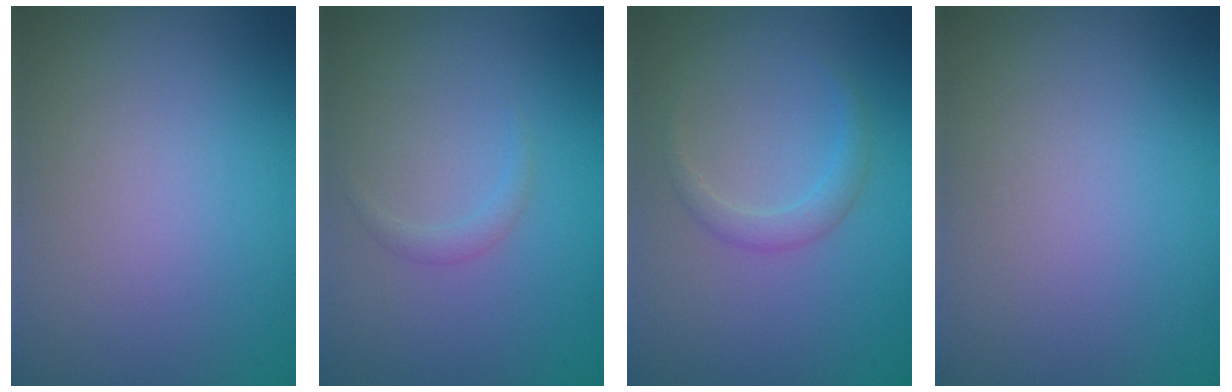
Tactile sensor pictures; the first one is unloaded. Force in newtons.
{"total": 0.9, "press": 0.9, "slide": 0.0}
{"total": 1.6, "press": 1.6, "slide": 0.1}
{"total": 0.0}